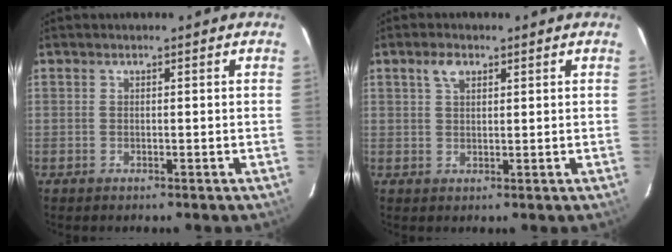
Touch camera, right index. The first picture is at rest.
{"total": 2.9, "force": [1.6, 1.5, 1.8], "torque": [-0.034, 0.008, 0.029]}